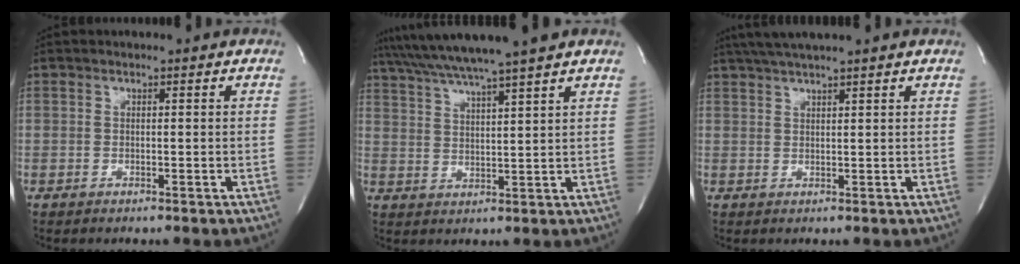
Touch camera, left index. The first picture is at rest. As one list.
[{"total": 10.9, "force": [9.4, -1.8, 5.3], "torque": [-0.098, 0.017, 0.151]}, {"total": 4.9, "force": [4.3, -0.8, 2.4], "torque": [-0.043, 0.021, 0.081]}]